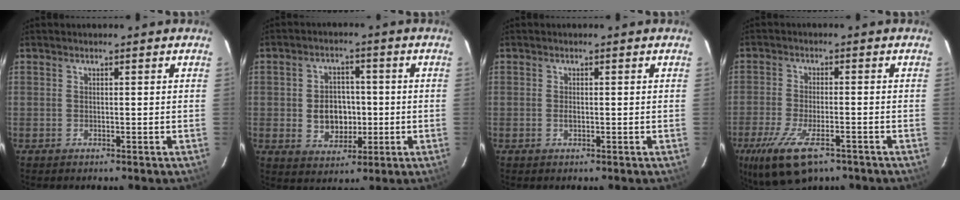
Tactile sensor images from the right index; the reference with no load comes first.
{"total": 7.4, "force": [-0.8, 6.1, 4.2], "torque": [-0.089, 0.011, 0.000]}
{"total": 1.0, "force": [-0.2, 0.6, 0.8], "torque": [-0.014, 0.000, -0.004]}
{"total": 14.0, "force": [-8.7, 5.3, 9.7], "torque": [-0.215, -0.045, -0.149]}